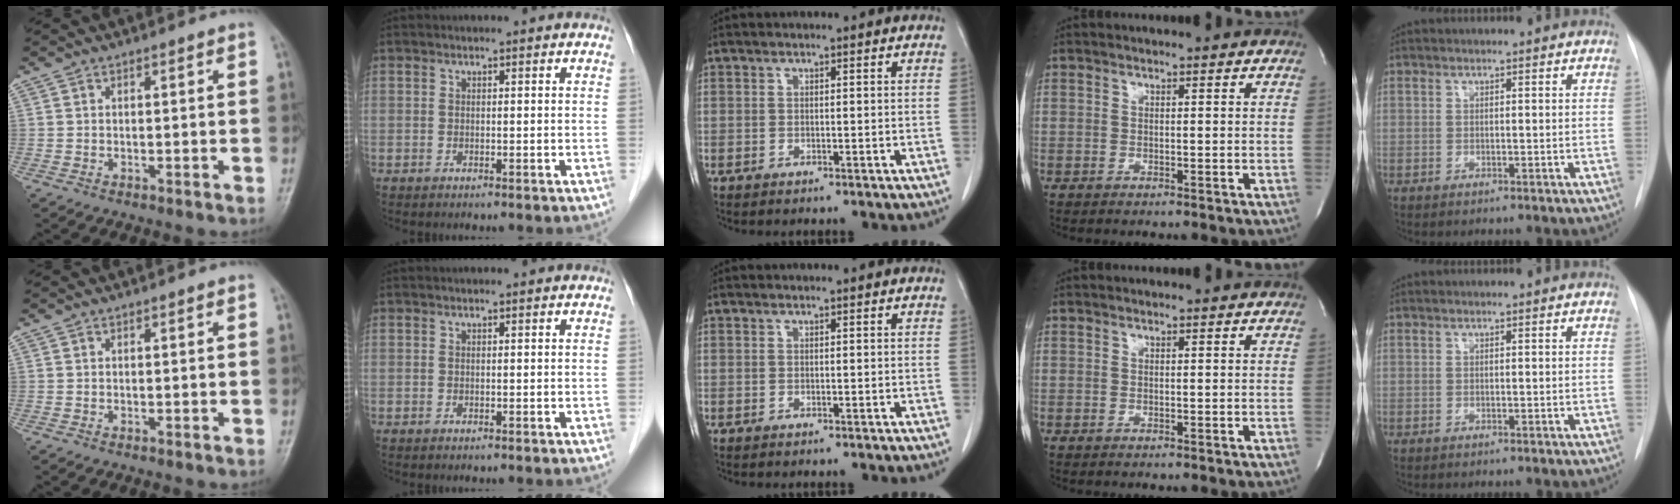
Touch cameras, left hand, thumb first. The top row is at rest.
{}